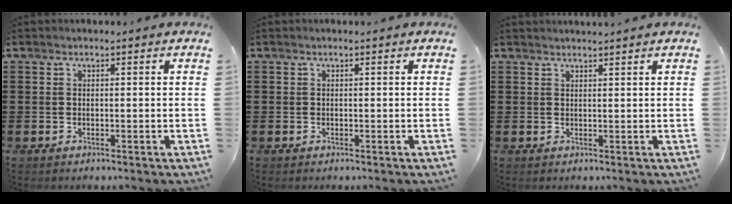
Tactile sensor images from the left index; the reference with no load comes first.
{"total": 0.0}
{"total": 1.2, "force": [1.2, -0.2, 0.2], "torque": [-0.005, -0.002, 0.023]}